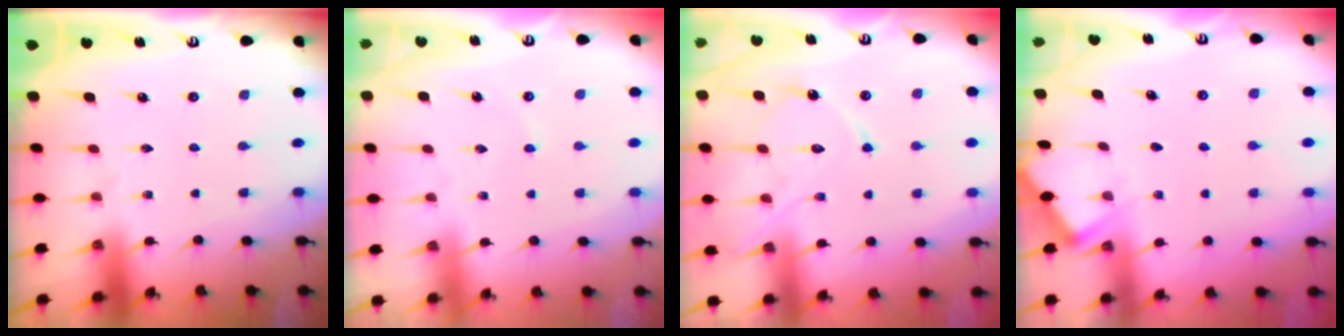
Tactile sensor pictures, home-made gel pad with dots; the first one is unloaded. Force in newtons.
{"total": 1.5, "press": 1.4, "slide": 0.4}
{"total": 13.0, "press": 12.9, "slide": 0.9}
{"total": 2.1, "press": 2.1, "slide": 0.3}